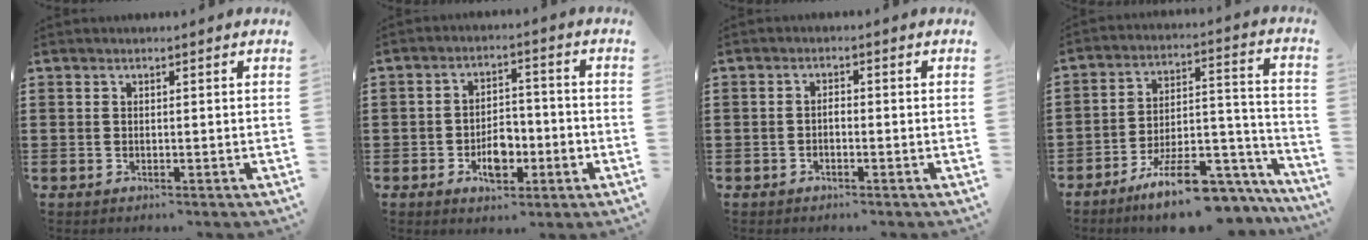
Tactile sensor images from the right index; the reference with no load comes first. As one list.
[{"total": 5.7, "force": [-2.4, 2.9, 4.3], "torque": [-0.070, 0.001, -0.042]}, {"total": 1.0, "force": [-0.5, 0.3, 0.8], "torque": [-0.019, -0.005, -0.009]}, {"total": 12.6, "force": [-9.8, 3.9, 6.9], "torque": [-0.096, 0.050, -0.171]}]